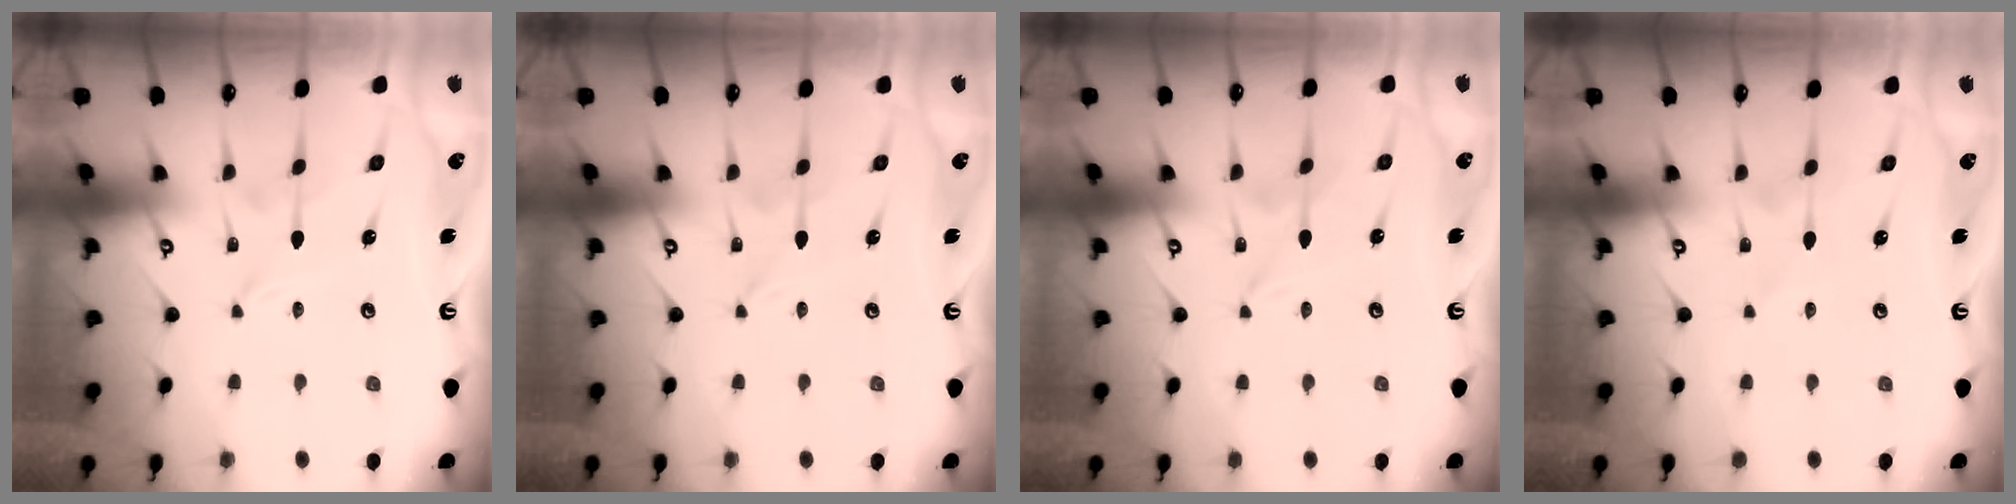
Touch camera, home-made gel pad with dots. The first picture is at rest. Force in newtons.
{"total": 0.0}
{"total": 0.0}
{"total": 0.9, "press": 0.9, "slide": 0.2}